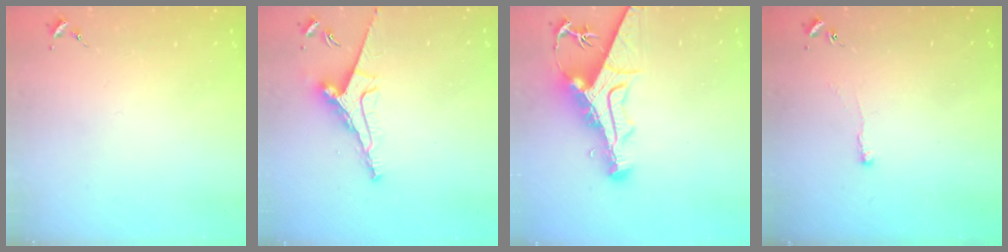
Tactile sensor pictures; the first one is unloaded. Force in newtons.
{"total": 10.2, "press": 10.2, "slide": 0.2}
{"total": 17.5, "press": 17.5, "slide": 1.6}
{"total": 2.5, "press": 2.5, "slide": 0.5}